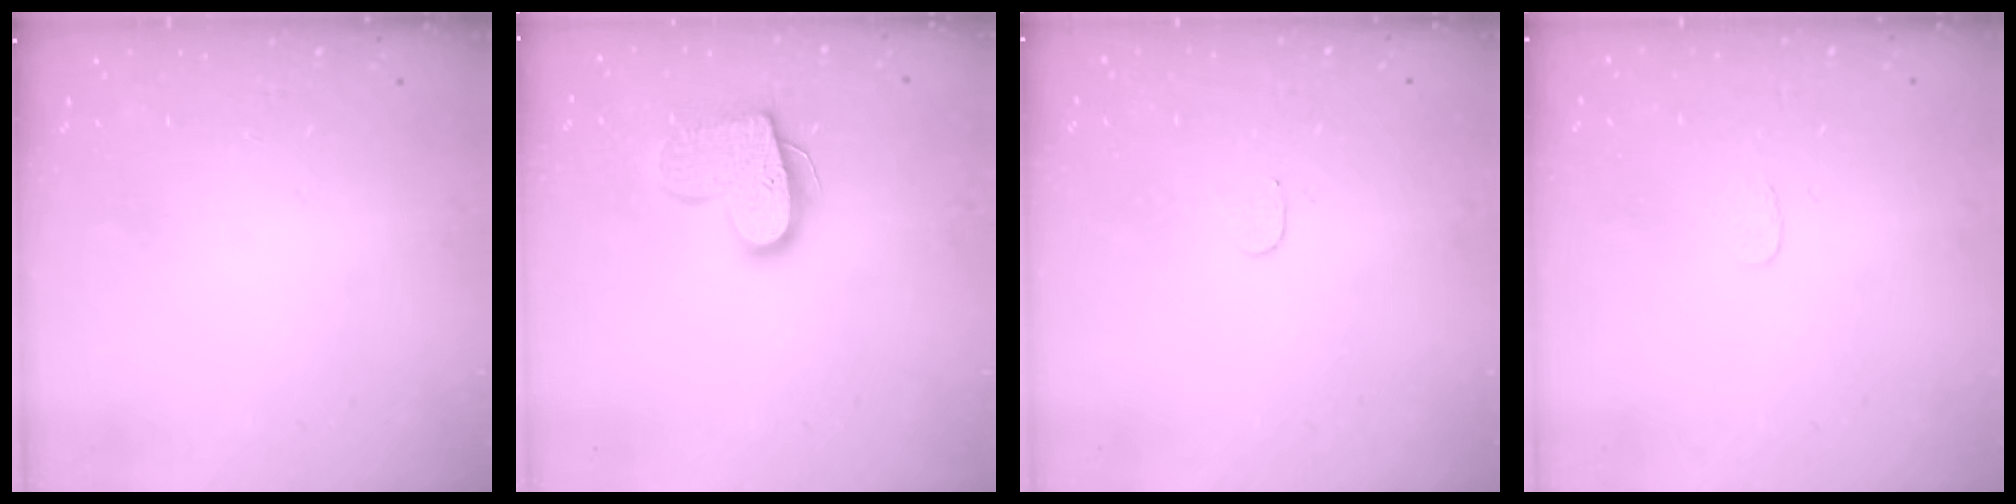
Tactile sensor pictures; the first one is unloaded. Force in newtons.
{"total": 14.2, "press": 14.2, "slide": 1.0}
{"total": 2.8, "press": 2.8, "slide": 0.2}
{"total": 3.0, "press": 3.0, "slide": 0.2}